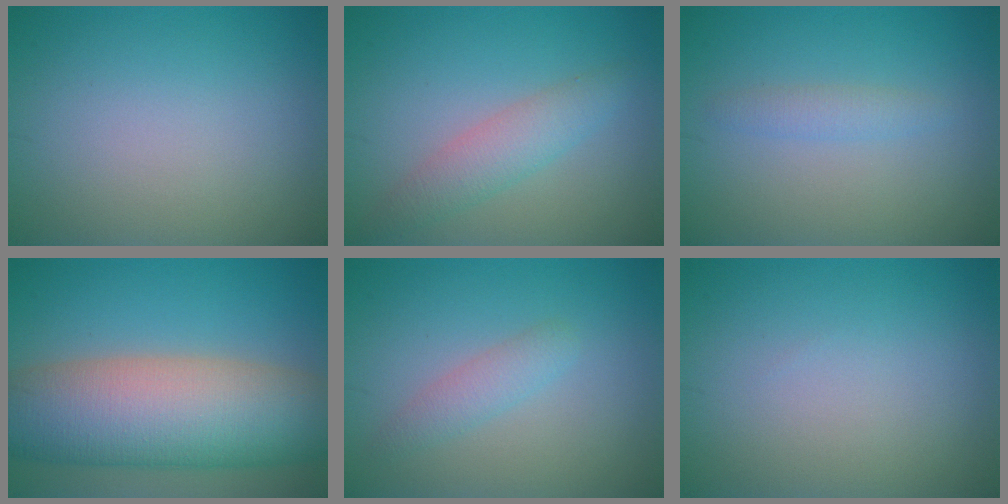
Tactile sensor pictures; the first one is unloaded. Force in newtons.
{"total": 2.9, "press": 2.9, "slide": 0.1}
{"total": 1.4, "press": 1.4, "slide": 0.1}
{"total": 13.2, "press": 13.2, "slide": 0.7}
{"total": 1.9, "press": 1.9, "slide": 0.0}
{"total": 0.0}